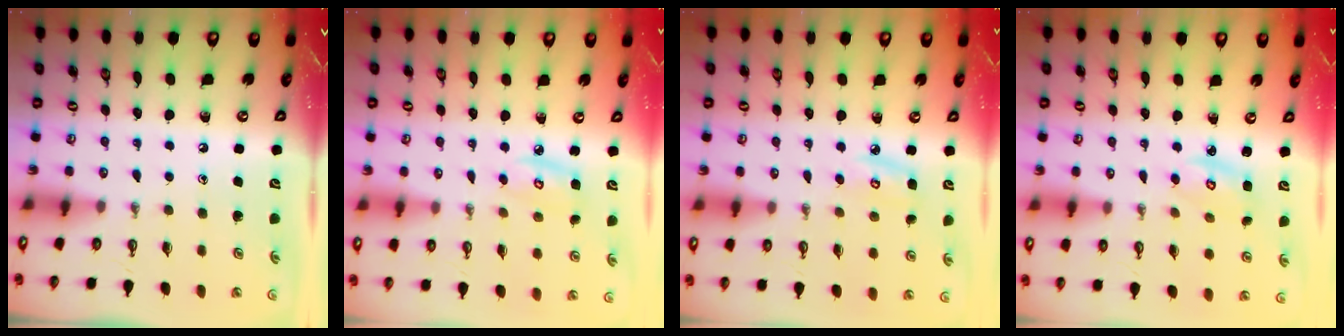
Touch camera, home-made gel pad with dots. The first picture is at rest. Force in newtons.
{"total": 4.6, "press": 4.5, "slide": 0.3}
{"total": 6.5, "press": 6.5, "slide": 0.6}
{"total": 4.4, "press": 4.3, "slide": 0.5}